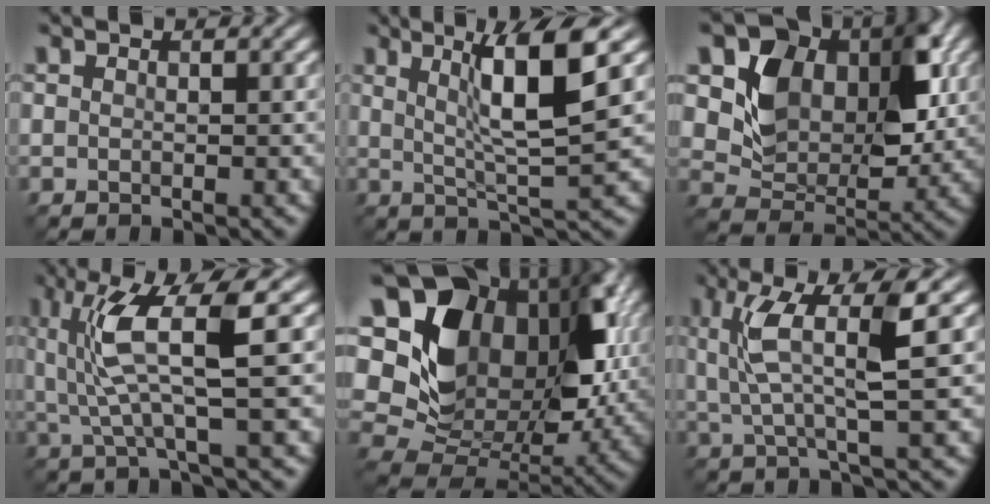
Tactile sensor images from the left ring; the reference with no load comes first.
{"total": 7.3, "force": [2.5, 1.0, 6.8], "torque": [-0.109, 0.004, 0.042]}
{"total": 8.8, "force": [2.6, 6.4, 5.4], "torque": [-0.095, -0.014, 0.043]}
{"total": 6.8, "force": [1.2, 1.2, 6.5], "torque": [-0.136, 0.001, 0.025]}
{"total": 15.4, "force": [4.5, 11.1, 9.6], "torque": [-0.190, 0.023, 0.084]}
{"total": 6.3, "force": [1.9, 1.2, 5.9], "torque": [-0.116, 0.003, 0.036]}